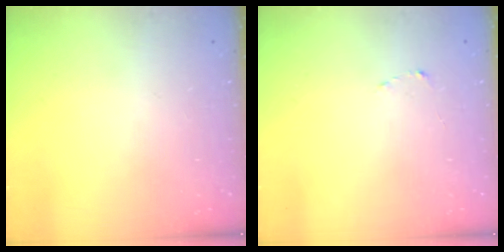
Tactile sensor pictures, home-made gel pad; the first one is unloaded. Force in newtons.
{"total": 1.5, "press": 1.5, "slide": 0.2}